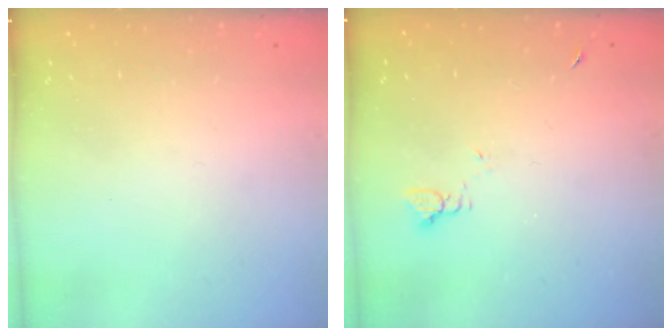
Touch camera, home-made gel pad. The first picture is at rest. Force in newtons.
{"total": 2.7, "press": 2.7, "slide": 0.3}